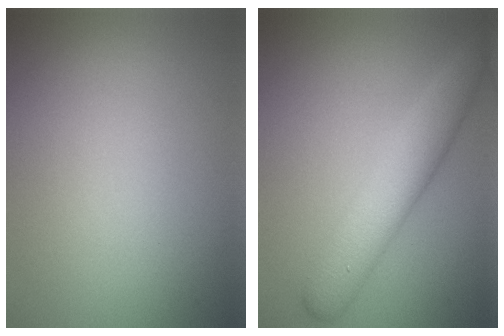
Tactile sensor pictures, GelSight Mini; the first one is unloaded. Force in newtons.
{"total": 5.3, "press": 5.3, "slide": 0.0}